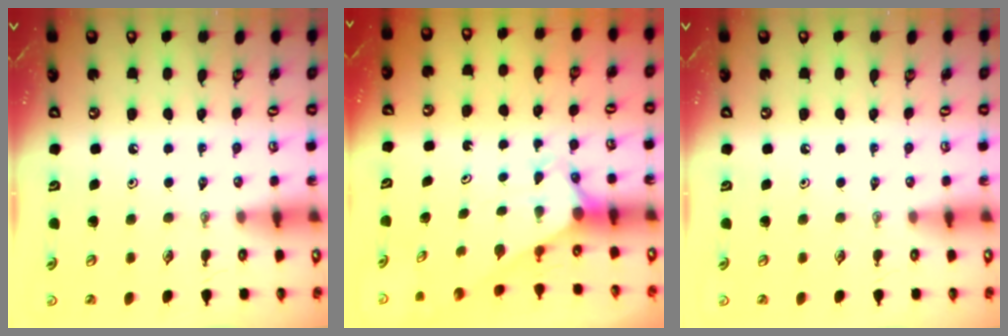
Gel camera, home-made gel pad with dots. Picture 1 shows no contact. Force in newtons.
{"total": 2.8, "press": 2.8, "slide": 0.0}
{"total": 0.0}